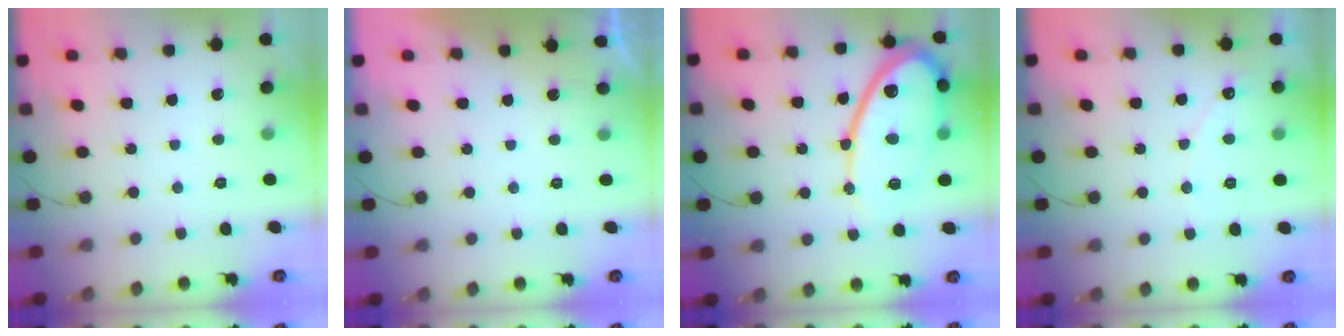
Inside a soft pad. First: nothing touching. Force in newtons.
{"total": 1.0, "press": 0.9, "slide": 0.3}
{"total": 17.6, "press": 17.5, "slide": 1.4}
{"total": 3.1, "press": 3.1, "slide": 0.1}